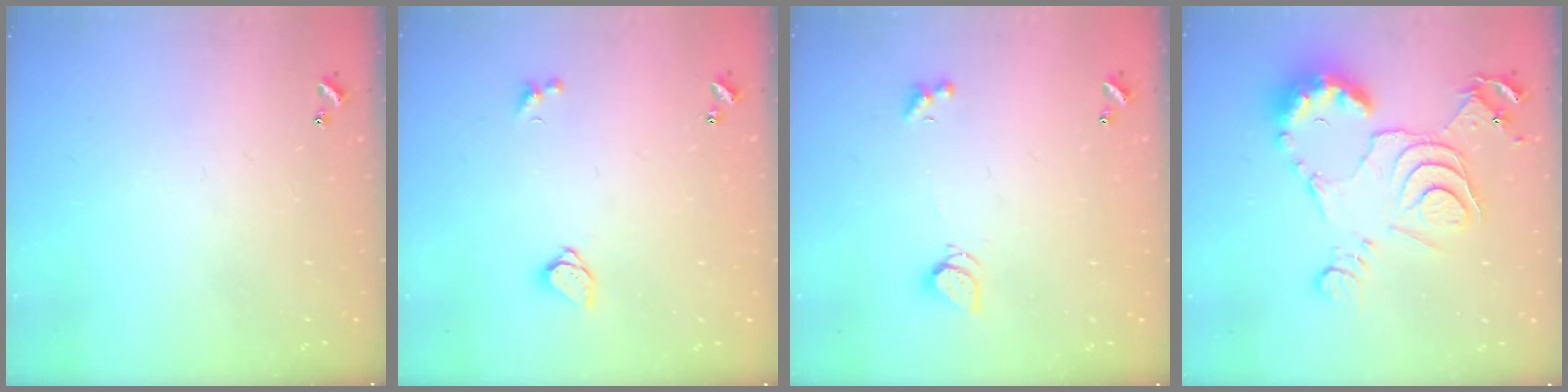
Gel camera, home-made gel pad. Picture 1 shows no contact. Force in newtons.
{"total": 1.5, "press": 1.5, "slide": 0.3}
{"total": 2.5, "press": 2.5, "slide": 0.6}
{"total": 15.2, "press": 15.1, "slide": 1.6}